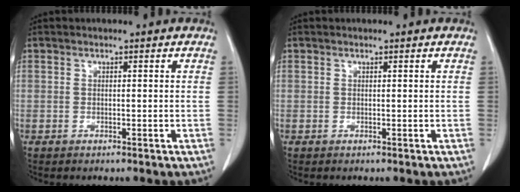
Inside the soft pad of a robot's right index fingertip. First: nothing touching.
{"total": 0.0}